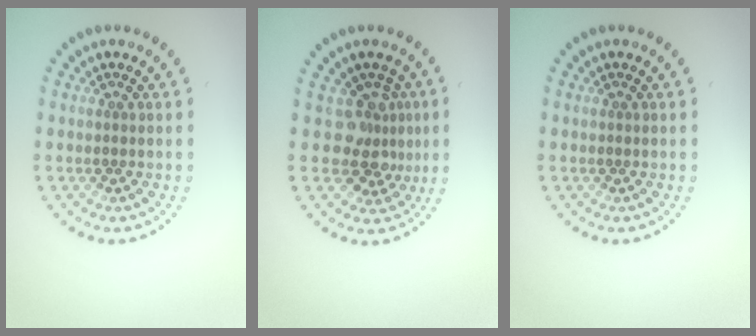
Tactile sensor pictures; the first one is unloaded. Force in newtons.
{"total": 3.3, "press": 2.6, "slide": 2.0}
{"total": 0.0}